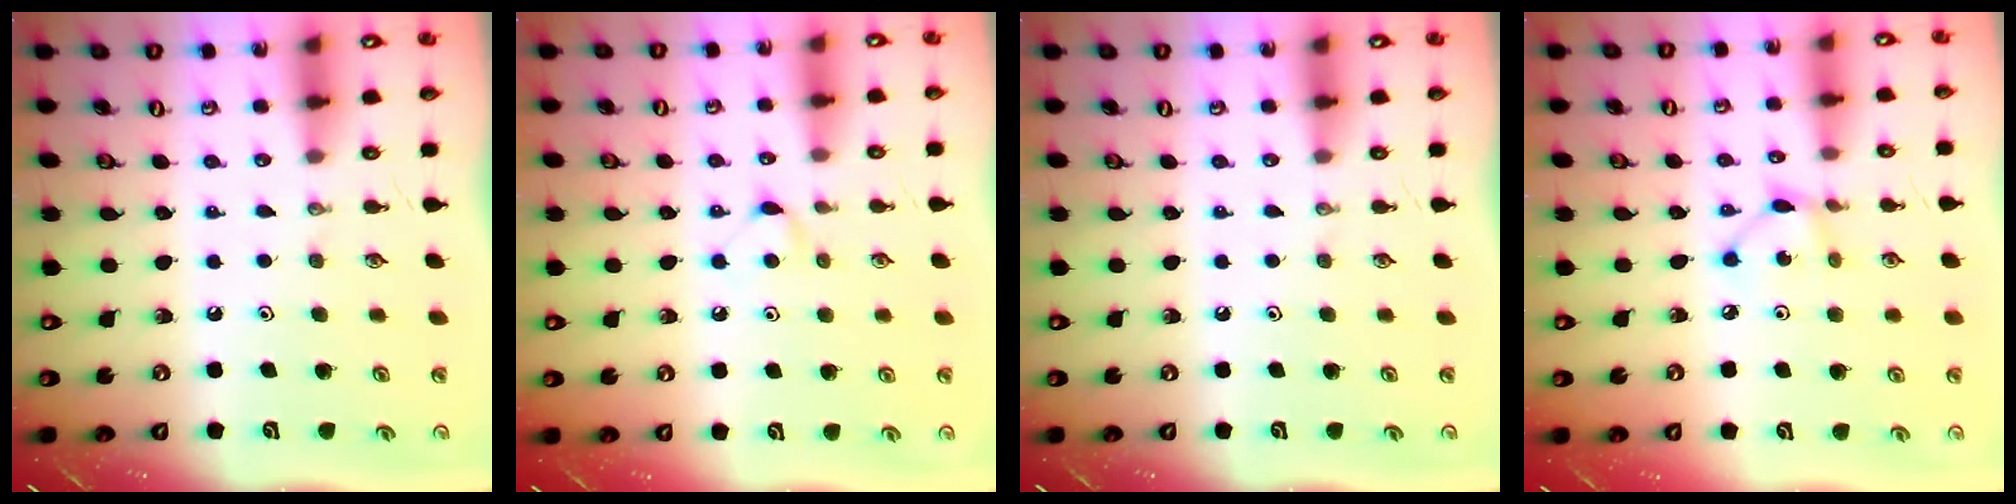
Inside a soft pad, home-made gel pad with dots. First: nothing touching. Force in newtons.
{"total": 4.4, "press": 4.4, "slide": 0.7}
{"total": 0.0}
{"total": 3.6, "press": 3.6, "slide": 0.1}